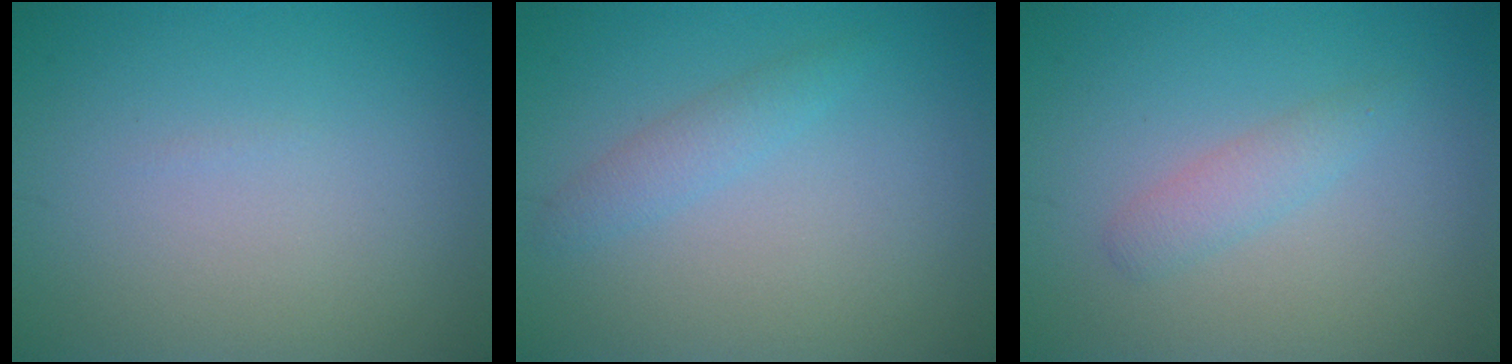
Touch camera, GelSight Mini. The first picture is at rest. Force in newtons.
{"total": 1.7, "press": 1.6, "slide": 0.0}
{"total": 1.7, "press": 1.7, "slide": 0.0}